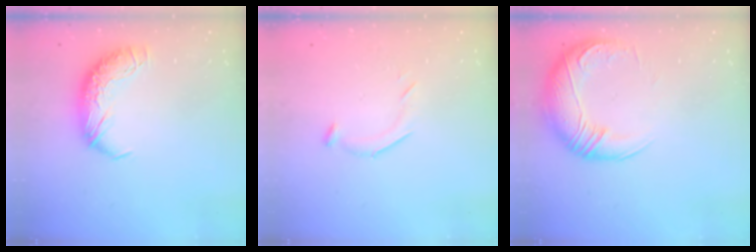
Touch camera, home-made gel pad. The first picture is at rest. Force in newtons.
{"total": 6.0, "press": 5.9, "slide": 1.1}
{"total": 3.0, "press": 0.1, "slide": 3.0}